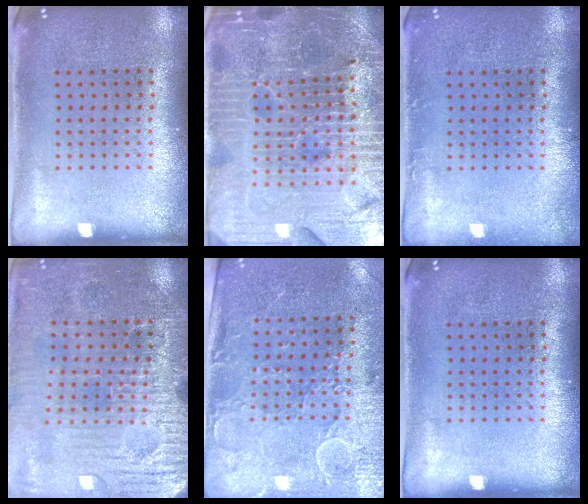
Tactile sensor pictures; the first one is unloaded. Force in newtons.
{"total": 5.5, "press": 5.1, "slide": 2.0}
{"total": 0.7, "press": 0.7, "slide": 0.1}
{"total": 3.6, "press": 3.5, "slide": 0.4}
{"total": 2.9, "press": 2.5, "slide": 1.5}
{"total": 0.0}